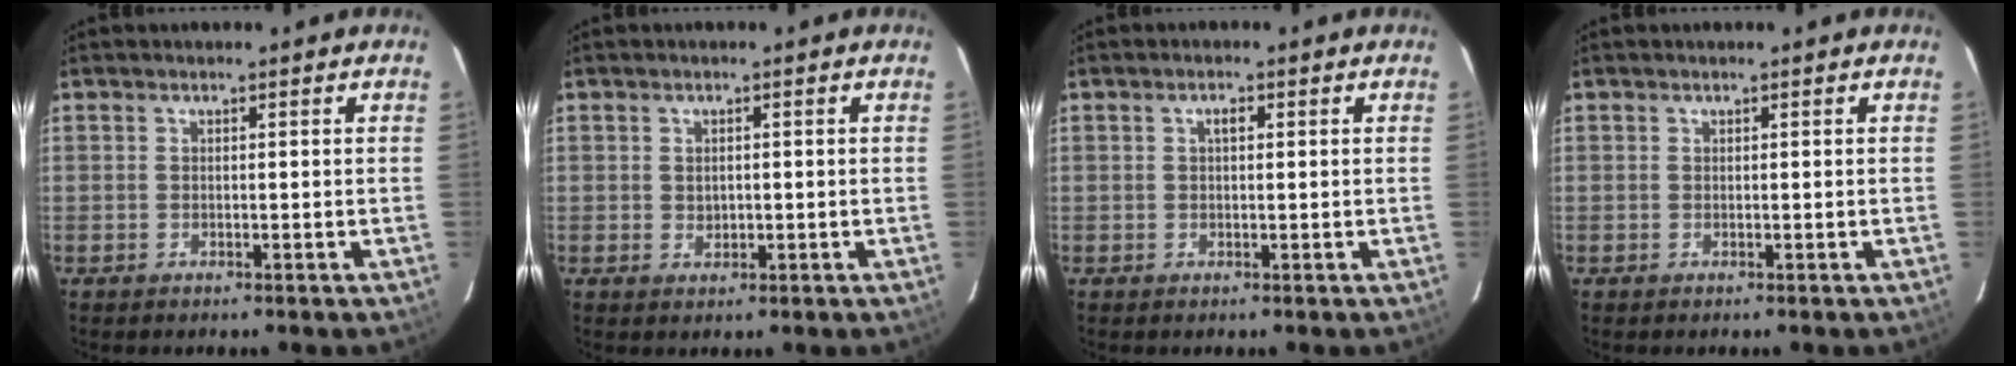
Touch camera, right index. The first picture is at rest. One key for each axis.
{"total": 1.5, "fx": 0.1, "fy": 1.3, "fz": 0.7, "tx": -0.008, "ty": 0.004, "tz": 0.004}
{"total": 1.4, "fx": 0.4, "fy": 0.6, "fz": 1.1, "tx": -0.020, "ty": 0.007, "tz": 0.004}
{"total": 0.0}